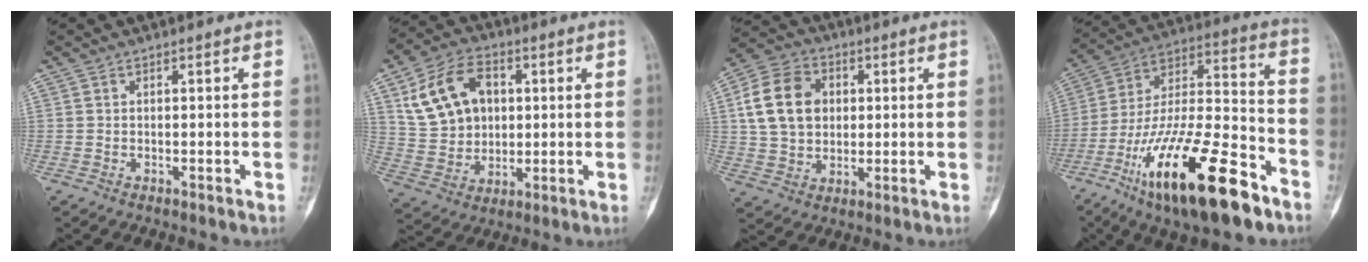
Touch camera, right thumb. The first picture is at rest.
{"total": 14.6, "force": [4.3, 10.8, 9.0], "torque": [-0.135, 0.003, 0.083]}
{"total": 13.7, "force": [2.6, 10.5, 8.5], "torque": [-0.133, 0.008, 0.044]}
{"total": 26.8, "force": [-14.7, 8.1, 20.8], "torque": [-0.370, 0.065, -0.250]}